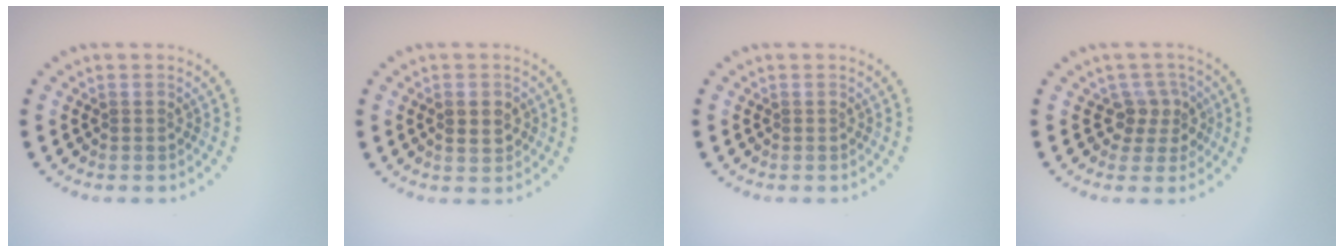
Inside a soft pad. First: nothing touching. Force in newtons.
{"total": 1.6, "press": 1.6, "slide": 0.2}
{"total": 0.0}
{"total": 2.5, "press": 2.0, "slide": 1.6}